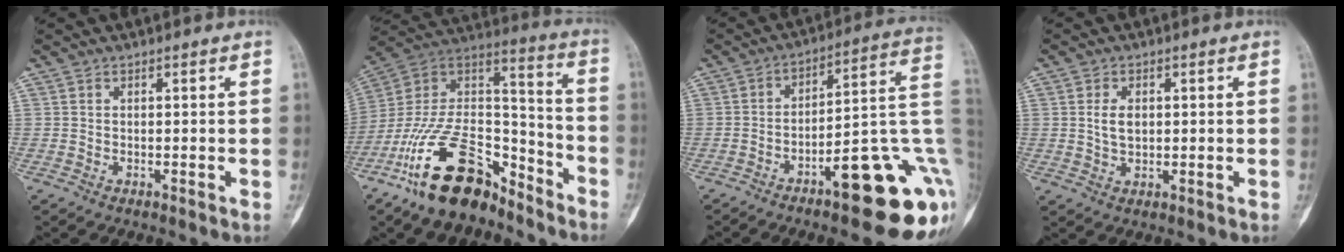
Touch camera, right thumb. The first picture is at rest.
{"total": 22.7, "force": [-15.4, 10.6, 12.9], "torque": [-0.224, 0.098, -0.279]}
{"total": 20.3, "force": [-7.3, 5.6, 18.1], "torque": [-0.167, 0.060, -0.094]}
{"total": 3.7, "force": [0.6, 2.3, 2.8], "torque": [-0.045, -0.002, 0.013]}